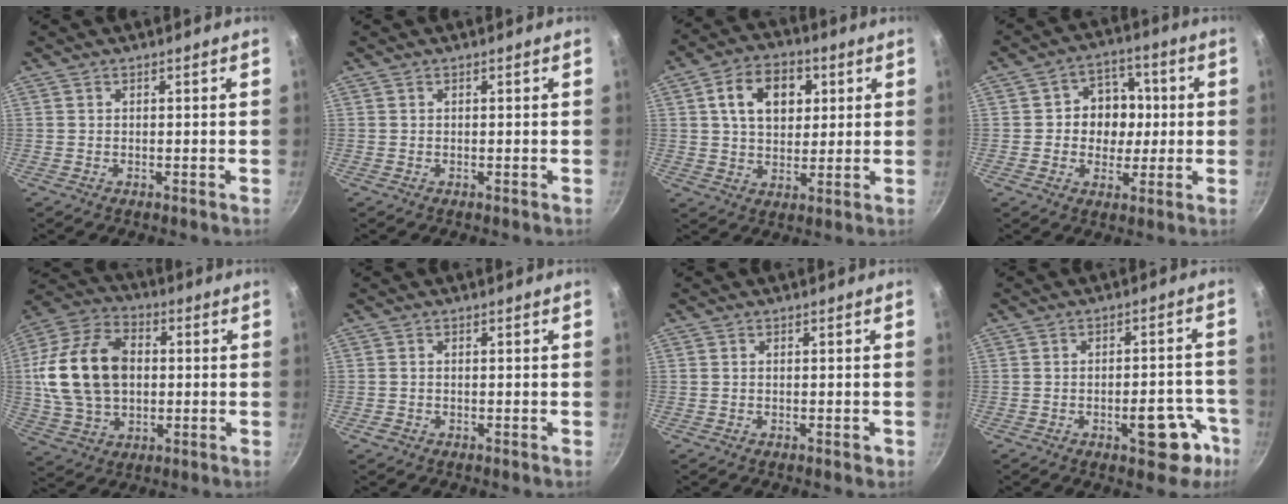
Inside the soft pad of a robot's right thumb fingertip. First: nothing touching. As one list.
[{"total": 0.0}, {"total": 11.9, "force": [3.4, 8.3, 7.7], "torque": [-0.099, 0.003, 0.049]}, {"total": 9.9, "force": [0.3, 8.5, 5.1], "torque": [-0.027, 0.009, -0.005]}, {"total": 19.5, "force": [1.3, 13.6, 13.9], "torque": [-0.248, 0.020, 0.020]}, {"total": 1.1, "force": [-0.6, 0.8, 0.4], "torque": [-0.009, 0.002, -0.011]}, {"total": 1.0, "force": [-0.3, 0.6, 0.8], "torque": [-0.009, 0.002, -0.004]}, {"total": 10.2, "force": [-4.7, 4.9, 7.6], "torque": [-0.050, 0.038, -0.055]}]